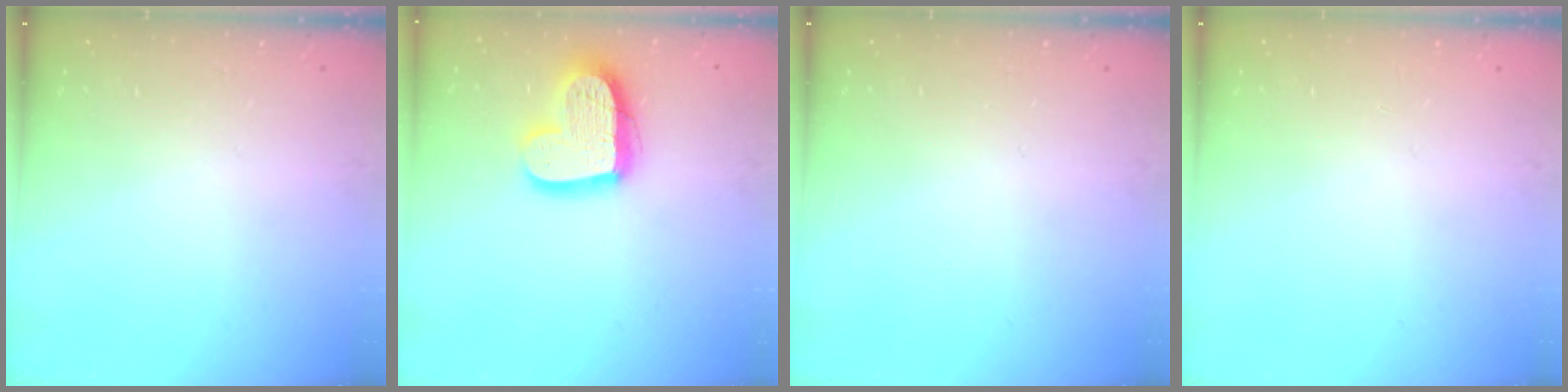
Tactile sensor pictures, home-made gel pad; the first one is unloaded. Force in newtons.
{"total": 17.2, "press": 17.1, "slide": 1.5}
{"total": 0.0}
{"total": 0.0}